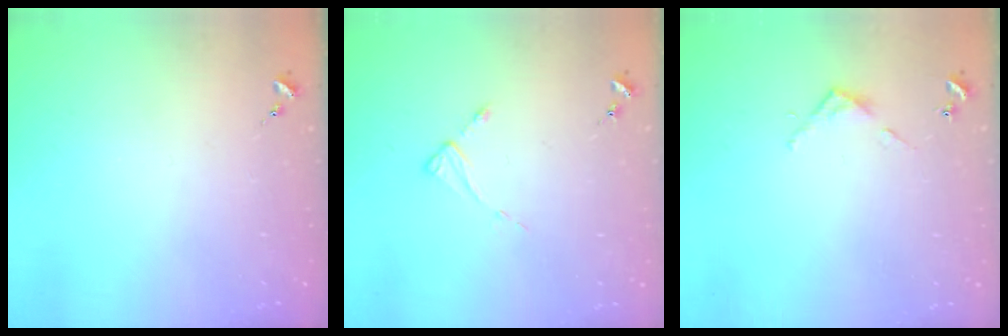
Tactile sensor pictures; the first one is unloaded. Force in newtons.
{"total": 2.6, "press": 2.6, "slide": 0.4}
{"total": 3.2, "press": 3.2, "slide": 0.2}